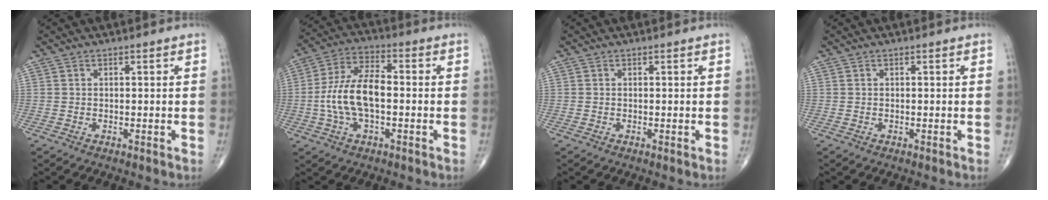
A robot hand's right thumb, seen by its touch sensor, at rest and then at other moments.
{"total": 12.1, "force": [-1.3, 5.9, 10.5], "torque": [-0.212, 0.030, -0.028]}
{"total": 0.0}
{"total": 0.0}